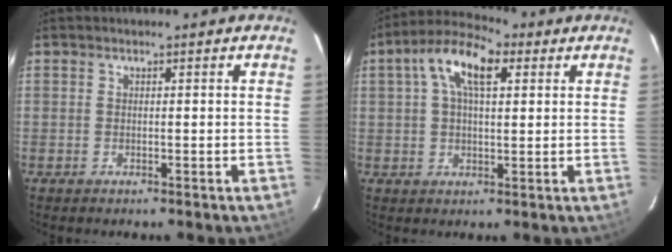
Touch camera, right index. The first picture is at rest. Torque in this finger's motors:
{"motor_torque": [0.89, 0.62, 0.69, 0.09]}